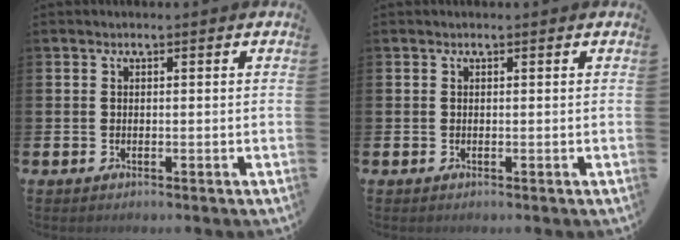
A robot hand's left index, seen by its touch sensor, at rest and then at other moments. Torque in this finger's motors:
{"motor_torque": [0.97, -1.17, 0.25, 0.02]}